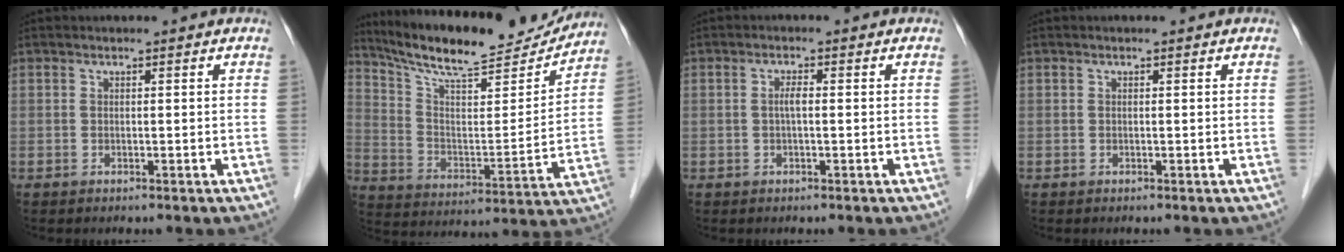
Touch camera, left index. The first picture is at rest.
{"total": 19.2, "force": [17.7, 2.8, 7.0], "torque": [-0.127, -0.020, 0.273]}
{"total": 1.6, "force": [-0.4, 0.2, 1.5], "torque": [-0.031, -0.001, -0.009]}
{"total": 0.0}